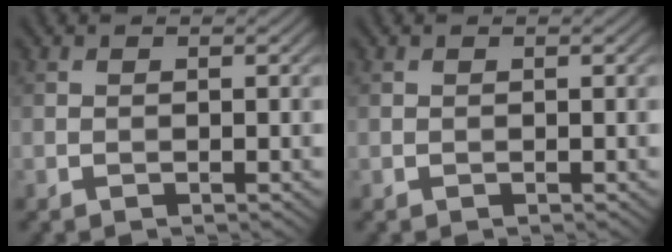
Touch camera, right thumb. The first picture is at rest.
{"total": 0.0}